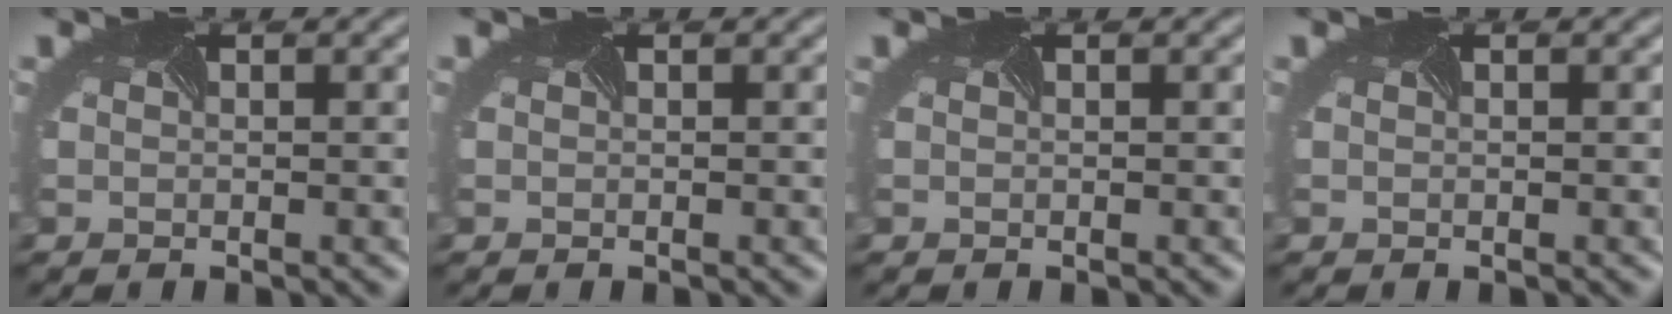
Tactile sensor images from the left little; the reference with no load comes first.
{"total": 0.0}
{"total": 0.0}
{"total": 0.0}